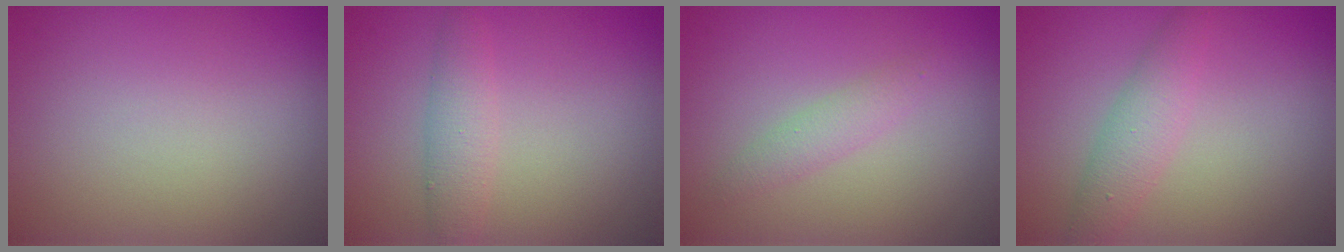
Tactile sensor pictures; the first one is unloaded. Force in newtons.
{"total": 2.4, "press": 2.4, "slide": 0.2}
{"total": 1.6, "press": 1.6, "slide": 0.0}
{"total": 2.8, "press": 2.8, "slide": 0.1}